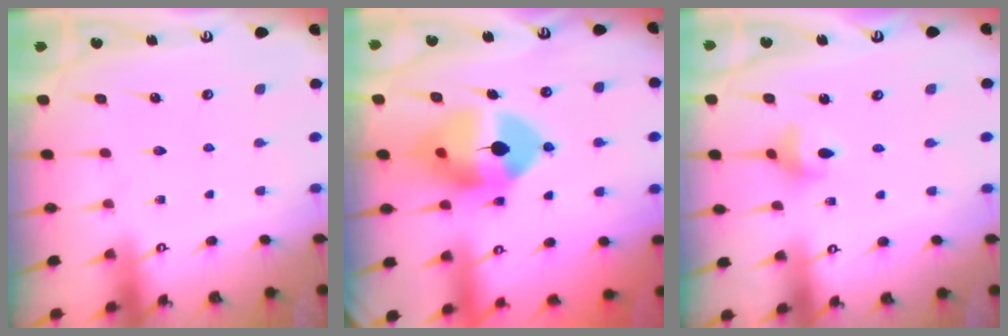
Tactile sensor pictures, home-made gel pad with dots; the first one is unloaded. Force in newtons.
{"total": 12.2, "press": 12.1, "slide": 1.7}
{"total": 3.5, "press": 3.5, "slide": 0.2}